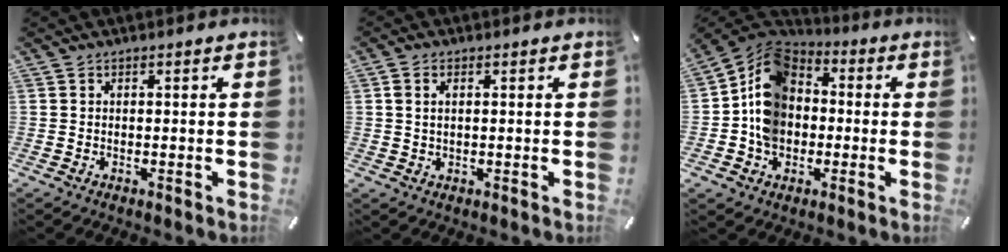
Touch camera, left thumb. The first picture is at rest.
{"total": 2.2, "force": [0.6, 1.4, 1.6], "torque": [-0.043, 0.003, 0.008]}
{"total": 11.4, "force": [-1.4, 9.9, 5.5], "torque": [-0.135, 0.024, -0.028]}